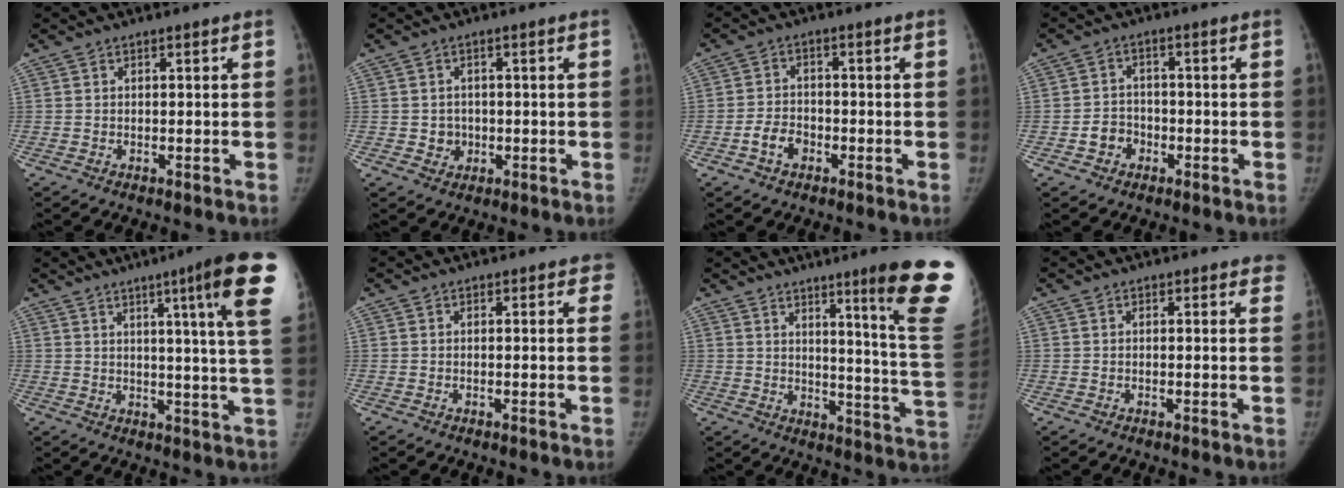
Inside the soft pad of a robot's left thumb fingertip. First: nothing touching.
{"total": 2.9, "force": [-0.5, 2.8, 0.8], "torque": [0.007, 0.006, -0.002]}
{"total": 4.4, "force": [-2.2, 3.1, 2.3], "torque": [-0.032, 0.022, -0.039]}
{"total": 4.3, "force": [-1.9, 3.7, 1.2], "torque": [0.001, 0.023, -0.033]}
{"total": 16.5, "force": [8.3, 0.2, 14.3], "torque": [-0.179, -0.037, 0.090]}
{"total": 2.5, "force": [1.5, 1.1, 1.7], "torque": [0.000, 0.001, 0.009]}
{"total": 19.2, "force": [11.3, 0.0, 15.6], "torque": [-0.178, -0.087, 0.146]}
{"total": 2.9, "force": [2.4, 1.1, 1.2], "torque": [0.011, -0.003, 0.012]}